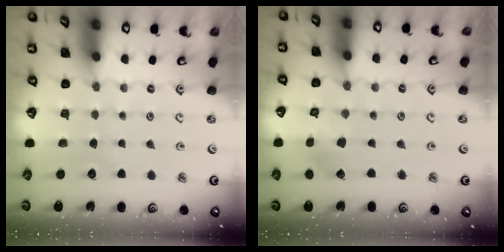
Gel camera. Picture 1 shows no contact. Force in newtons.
{"total": 2.0, "press": 1.9, "slide": 0.3}